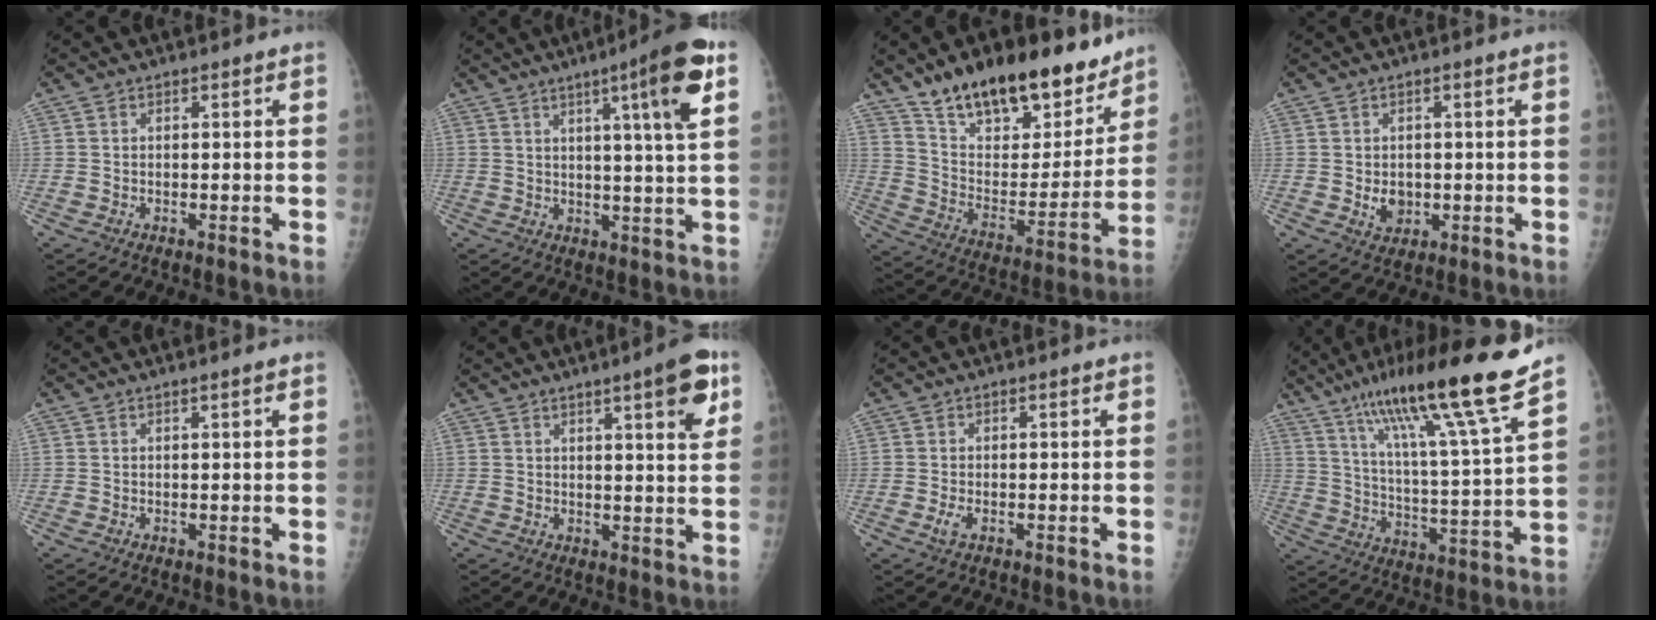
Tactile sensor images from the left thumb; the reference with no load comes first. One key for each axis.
{"total": 11.7, "fx": 5.1, "fy": 0.2, "fz": 10.5, "tx": -0.154, "ty": -0.015, "tz": 0.068}
{"total": 24.1, "fx": 18.1, "fy": 10.4, "fz": 12.2, "tx": -0.147, "ty": -0.083, "tz": 0.297}
{"total": 3.7, "fx": -0.3, "fy": 3.0, "fz": 2.2, "tx": -0.020, "ty": -0.002, "tz": 0.006}
{"total": 0.9, "fx": 0.6, "fy": -0.1, "fz": 0.7, "tx": -0.014, "ty": -0.002, "tz": 0.011}
{"total": 8.7, "fx": 4.6, "fy": 1.5, "fz": 7.2, "tx": -0.087, "ty": -0.020, "tz": 0.060}
{"total": 1.4, "fx": -0.4, "fy": 0.6, "fz": 1.3, "tx": -0.034, "ty": -0.004, "tz": -0.009}
{"total": 21.4, "fx": 15.4, "fy": 0.6, "fz": 14.9, "tx": -0.225, "ty": -0.064, "tz": 0.253}